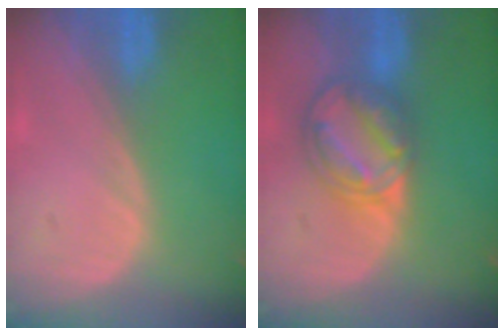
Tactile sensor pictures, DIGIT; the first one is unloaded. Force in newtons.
{"total": 8.3, "press": 7.0, "slide": 4.4}